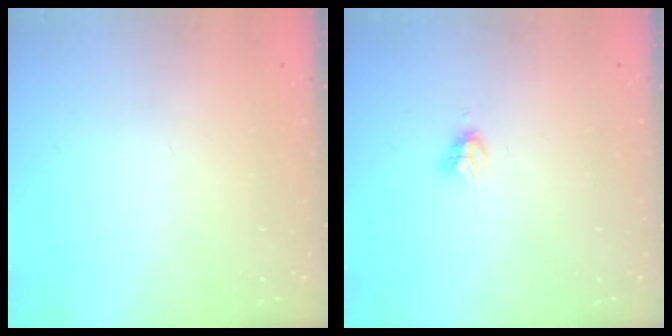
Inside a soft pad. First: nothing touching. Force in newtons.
{"total": 3.2, "press": 3.2, "slide": 0.4}